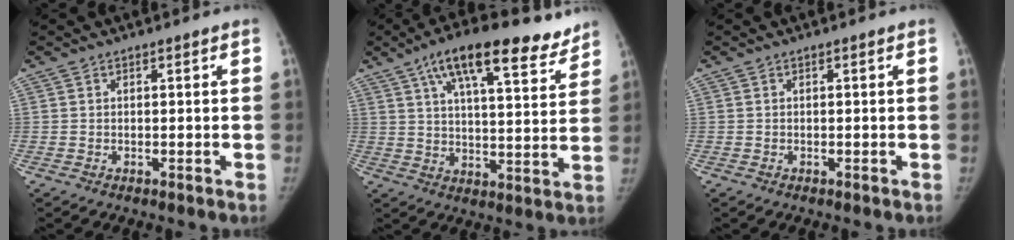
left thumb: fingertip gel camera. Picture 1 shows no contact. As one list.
[{"total": 17.8, "force": [11.5, 6.1, 12.2], "torque": [-0.157, -0.024, 0.180]}, {"total": 0.0}]